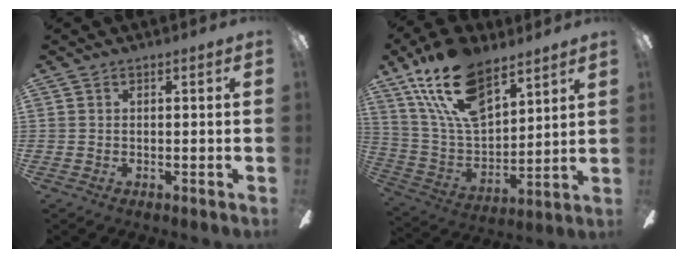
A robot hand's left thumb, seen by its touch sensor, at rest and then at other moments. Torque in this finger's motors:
{"motor_torque": [0.69, -0.34, 1.84, -0.93, 0.50]}